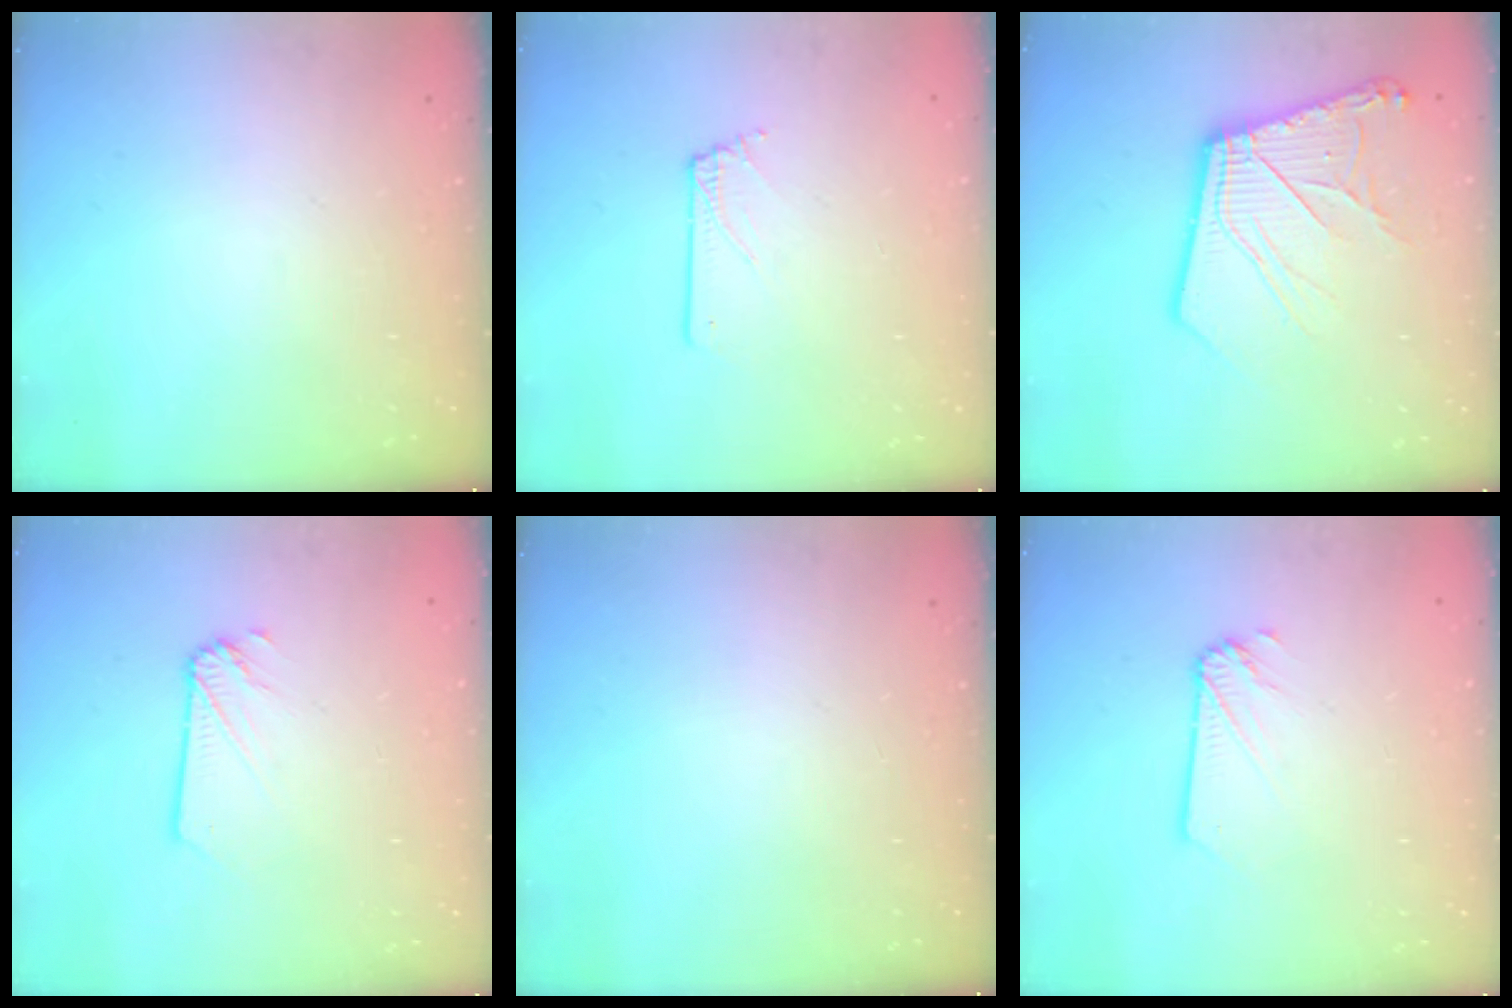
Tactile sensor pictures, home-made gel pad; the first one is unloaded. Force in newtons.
{"total": 1.0, "press": 1.0, "slide": 0.1}
{"total": 16.4, "press": 16.2, "slide": 2.4}
{"total": 2.0, "press": 2.0, "slide": 0.2}
{"total": 0.0}
{"total": 2.0, "press": 2.0, "slide": 0.2}